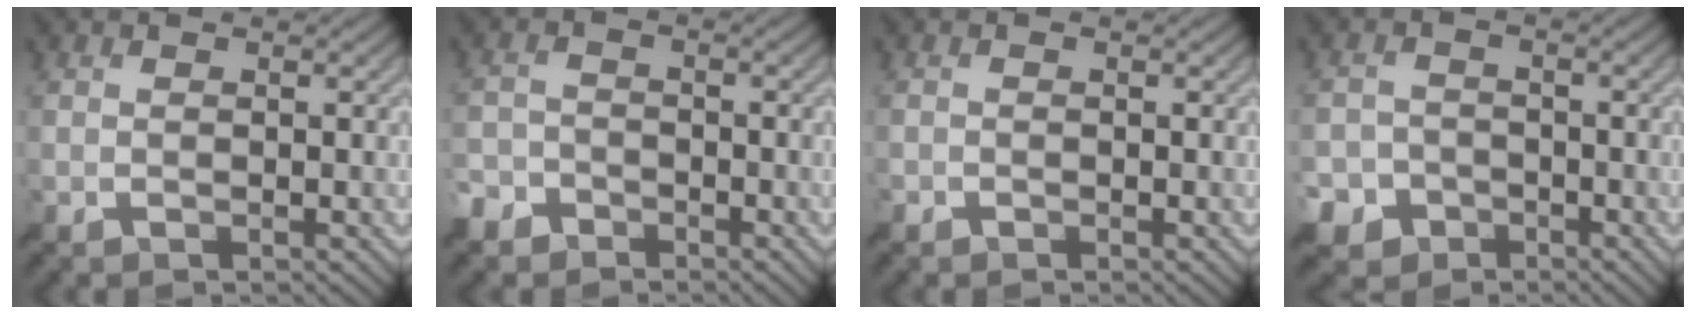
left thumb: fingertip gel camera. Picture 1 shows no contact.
{"total": 3.6, "force": [-2.8, 2.2, 0.7], "torque": [-0.018, -0.002, -0.064]}
{"total": 0.5, "force": [-0.4, 0.3, 0.0], "torque": [0.001, -0.004, -0.008]}
{"total": 5.4, "force": [-3.3, 4.2, 1.0], "torque": [-0.012, -0.009, -0.073]}